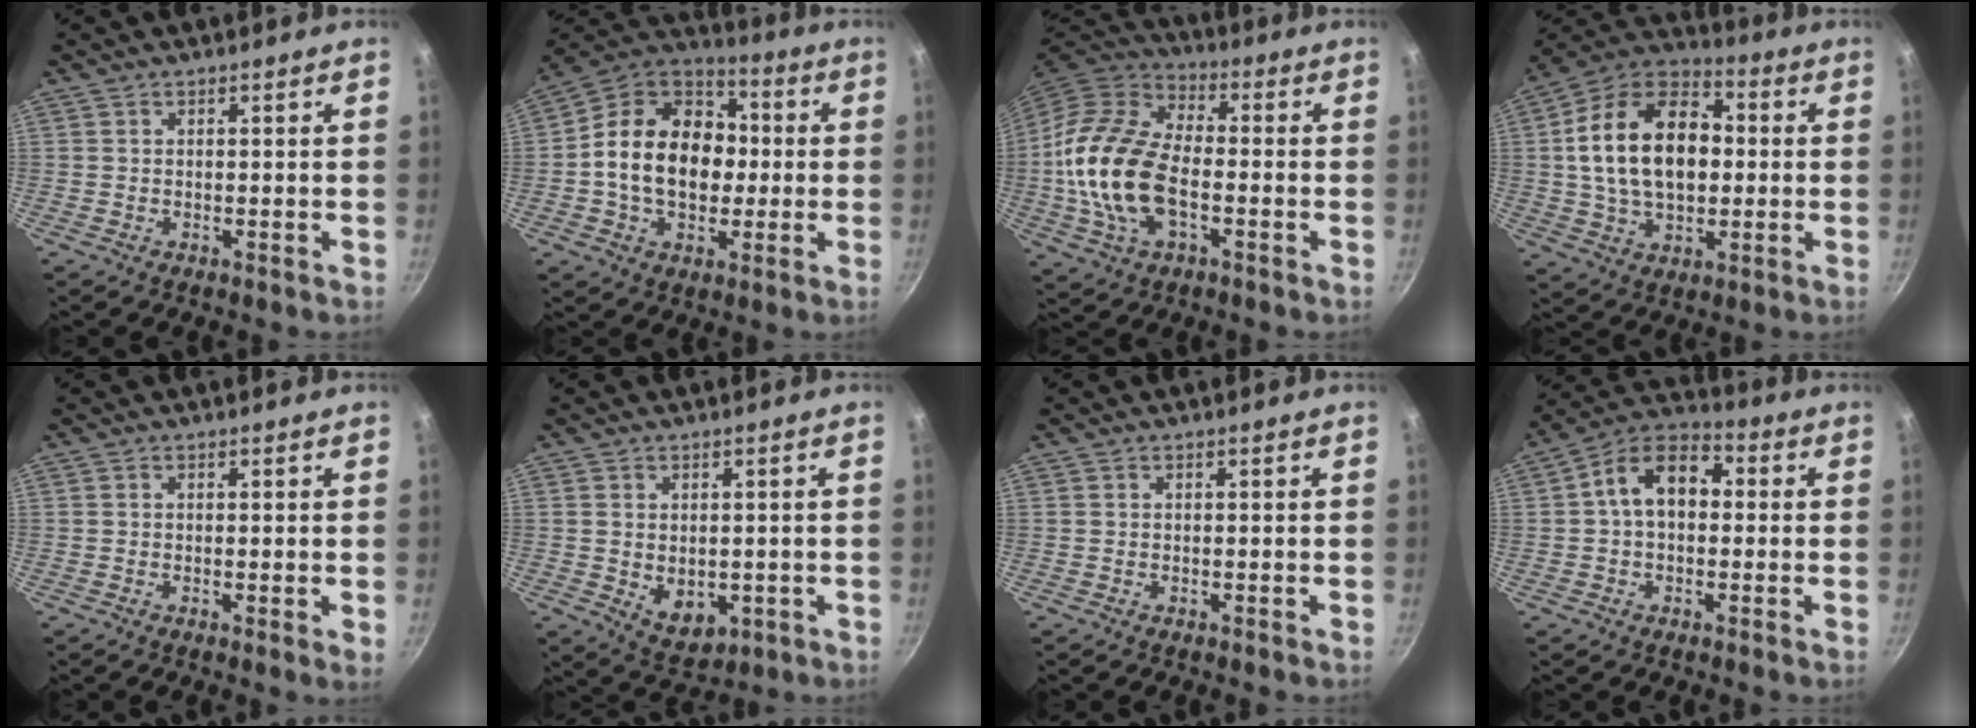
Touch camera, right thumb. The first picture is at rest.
{"total": 19.2, "force": [-0.5, 14.3, 12.8], "torque": [-0.181, 0.034, -0.022]}
{"total": 19.4, "force": [-2.9, 11.3, 15.5], "torque": [-0.290, 0.028, -0.065]}
{"total": 20.8, "force": [1.4, 13.6, 15.6], "torque": [-0.240, 0.028, 0.014]}
{"total": 1.2, "force": [0.1, 0.0, 1.2], "torque": [-0.016, -0.007, -0.003]}
{"total": 5.2, "force": [-0.4, 3.6, 3.7], "torque": [-0.049, -0.013, 0.004]}
{"total": 0.0}
{"total": 11.2, "force": [1.0, 7.6, 8.2], "torque": [-0.101, 0.035, -0.003]}